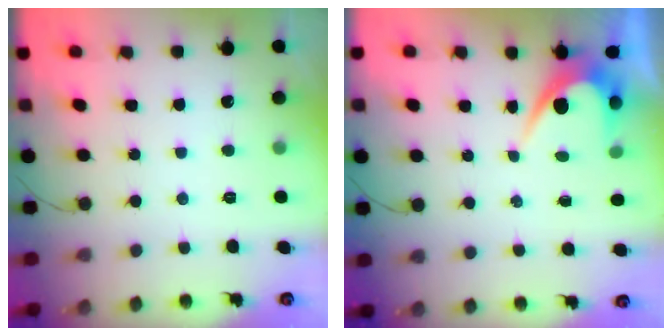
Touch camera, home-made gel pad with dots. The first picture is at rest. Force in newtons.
{"total": 4.6, "press": 4.6, "slide": 0.3}